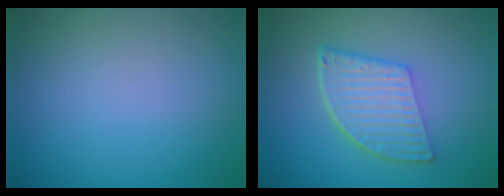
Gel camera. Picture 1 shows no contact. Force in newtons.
{"total": 6.2, "press": 4.2, "slide": 4.5}